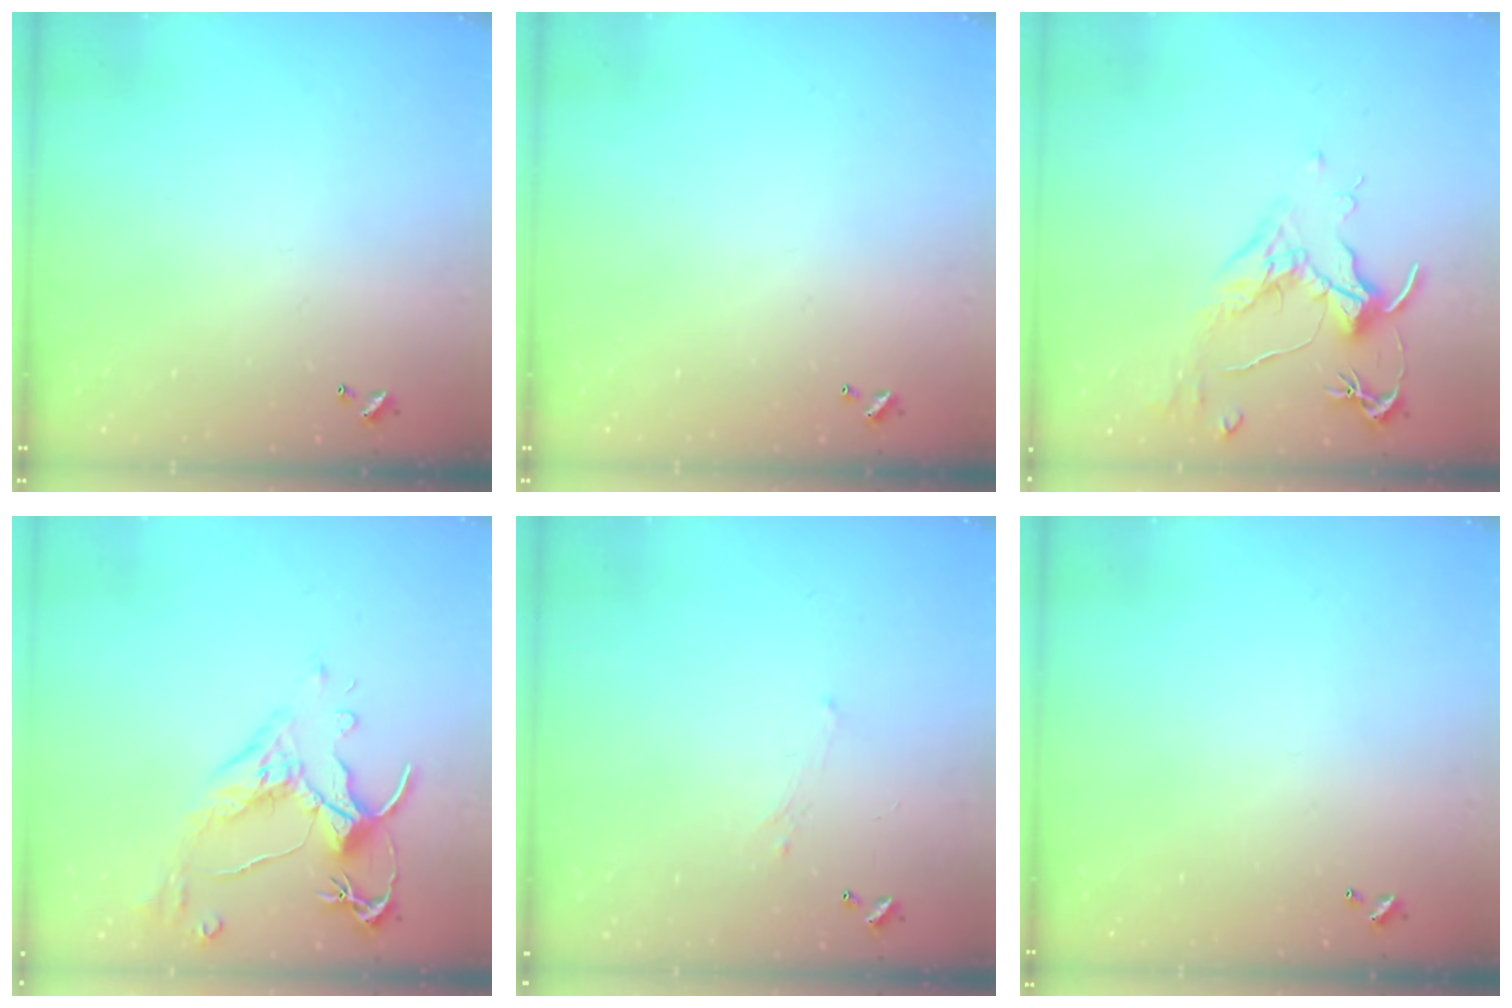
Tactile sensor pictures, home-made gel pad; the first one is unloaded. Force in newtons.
{"total": 0.0}
{"total": 1.8, "press": 1.6, "slide": 0.9}
{"total": 2.6, "press": 2.2, "slide": 1.3}
{"total": 0.8, "press": 0.6, "slide": 0.6}
{"total": 0.0}